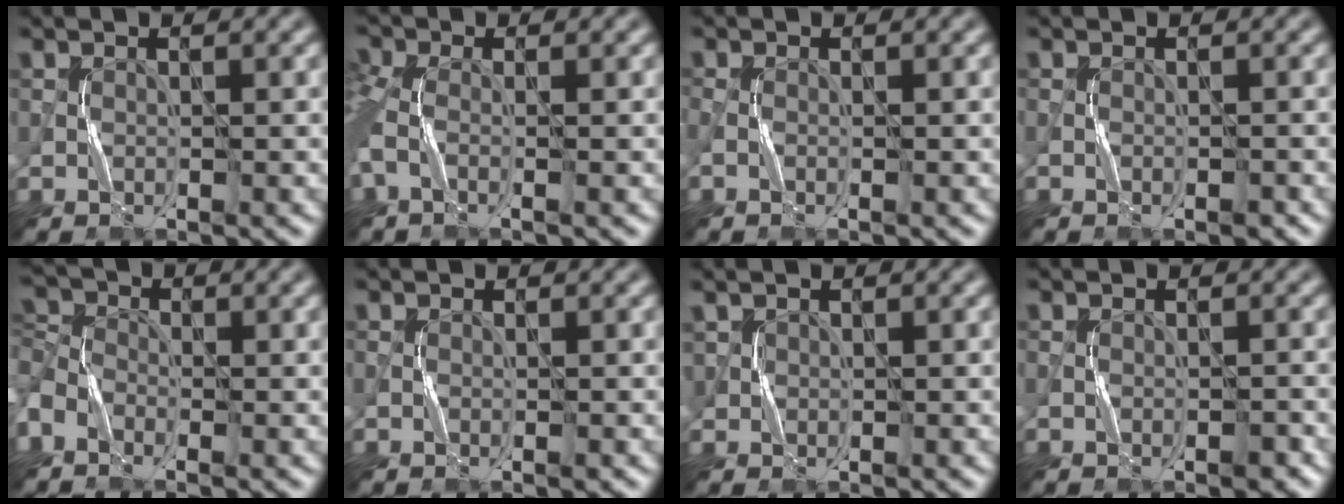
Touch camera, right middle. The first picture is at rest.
{"total": 4.2, "force": [-0.8, 2.2, 3.5], "torque": [-0.097, -0.004, -0.023]}
{"total": 0.8, "force": [-0.3, 0.4, 0.6], "torque": [-0.020, -0.001, -0.007]}
{"total": 1.0, "force": [-0.5, 0.4, 0.7], "torque": [-0.014, 0.001, -0.009]}
{"total": 4.1, "force": [-1.7, 2.7, 2.5], "torque": [-0.064, 0.001, -0.040]}
{"total": 0.6, "force": [-0.3, 0.2, 0.5], "torque": [-0.011, -0.001, -0.004]}
{"total": 0.9, "force": [0.5, 0.7, 0.1], "torque": [0.001, 0.000, 0.012]}
{"total": 1.3, "force": [-0.7, 0.6, 0.9], "torque": [-0.019, 0.001, -0.011]}